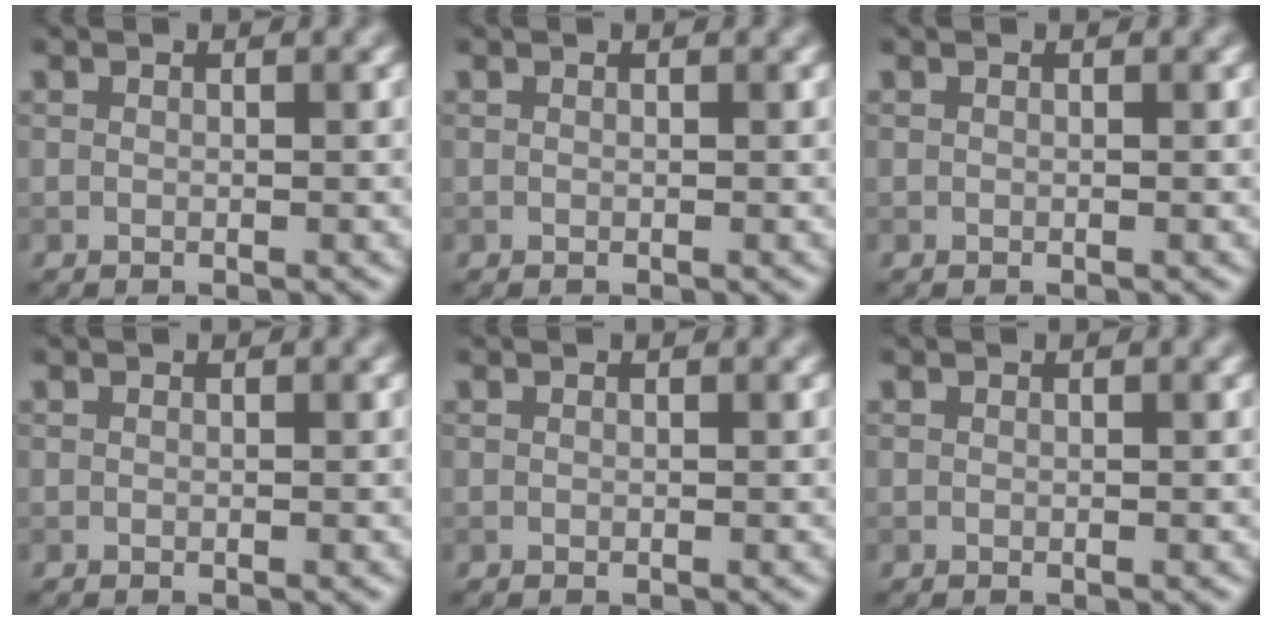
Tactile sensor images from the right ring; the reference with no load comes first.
{"total": 0.0}
{"total": 0.0}
{"total": 0.0}
{"total": 0.0}
{"total": 0.0}